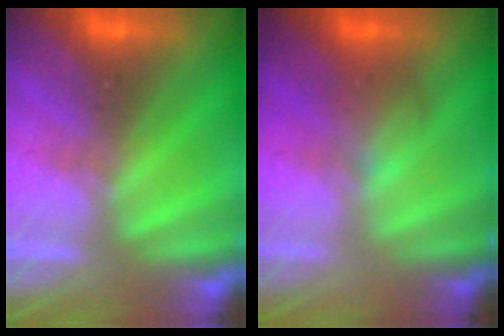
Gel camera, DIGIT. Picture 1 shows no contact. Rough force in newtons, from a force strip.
{"total": 1.9}